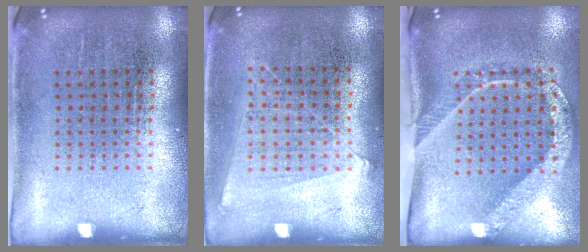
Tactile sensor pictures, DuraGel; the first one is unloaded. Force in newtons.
{"total": 1.0, "press": 0.9, "slide": 0.4}
{"total": 2.4, "press": 1.7, "slide": 1.7}